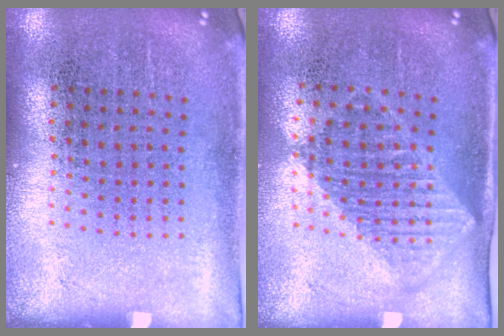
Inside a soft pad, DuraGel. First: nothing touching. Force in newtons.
{"total": 1.2, "press": 1.1, "slide": 0.5}